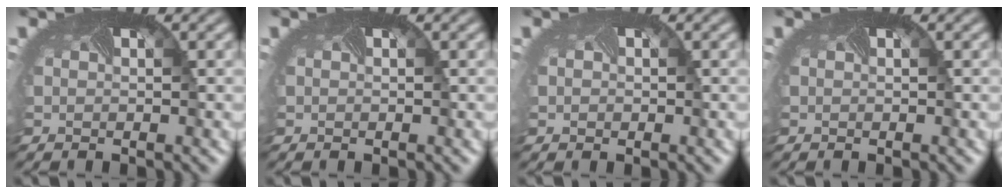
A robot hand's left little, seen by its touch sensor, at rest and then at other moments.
{"total": 0.0}
{"total": 0.5, "force": [0.0, 0.5, -0.3], "torque": [0.003, -0.005, 0.001]}
{"total": 0.0}